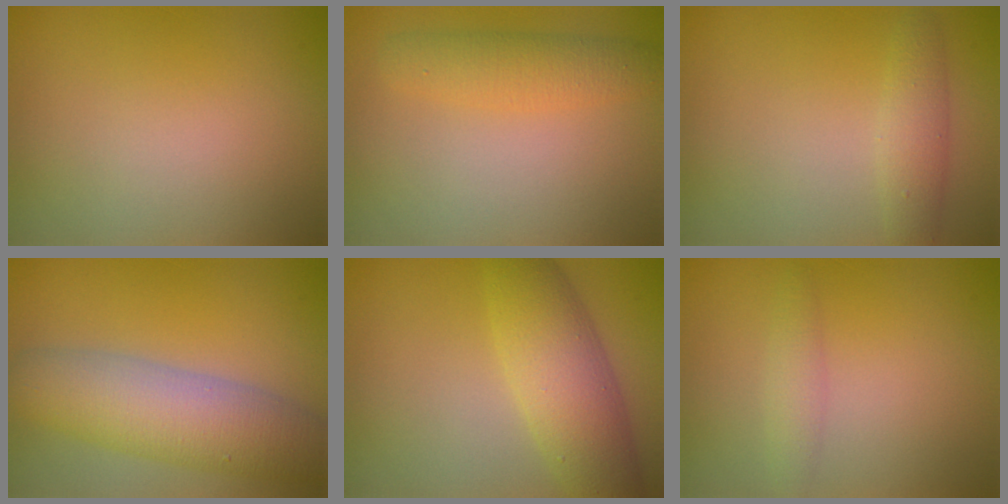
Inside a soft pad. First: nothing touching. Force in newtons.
{"total": 3.1, "press": 3.1, "slide": 0.0}
{"total": 2.1, "press": 2.1, "slide": 0.1}
{"total": 7.5, "press": 7.5, "slide": 0.4}
{"total": 6.2, "press": 6.2, "slide": 0.2}
{"total": 1.6, "press": 1.6, "slide": 0.1}